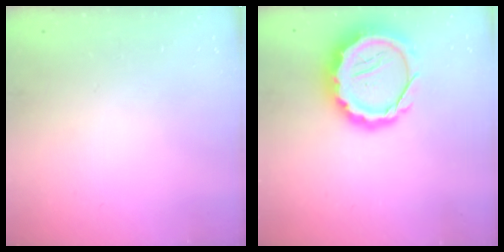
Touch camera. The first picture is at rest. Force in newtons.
{"total": 13.8, "press": 13.6, "slide": 2.6}